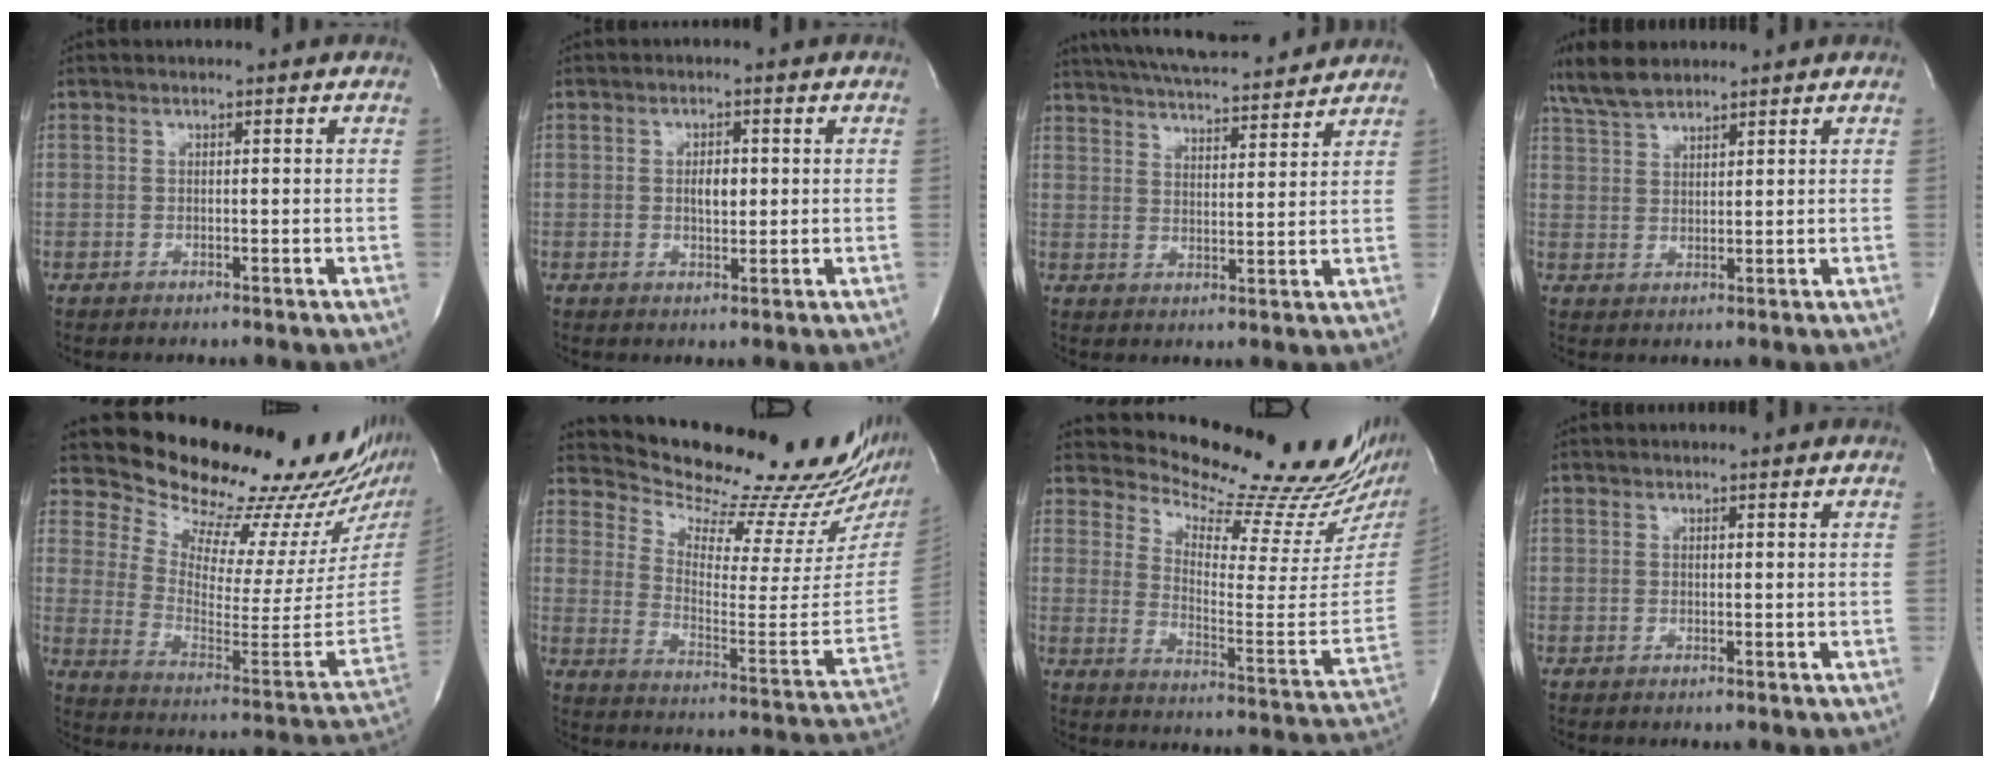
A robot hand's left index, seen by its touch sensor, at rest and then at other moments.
{"total": 2.4, "force": [-0.1, 1.2, 2.1], "torque": [-0.033, -0.002, -0.002]}
{"total": 16.2, "force": [14.7, 2.5, 6.2], "torque": [-0.112, 0.024, 0.214]}
{"total": 5.5, "force": [4.9, 1.3, 2.3], "torque": [-0.060, 0.014, 0.101]}
{"total": 24.1, "force": [21.5, 3.1, 10.6], "torque": [-0.167, -0.100, 0.289]}
{"total": 24.0, "force": [22.4, 2.2, 8.2], "torque": [-0.122, -0.109, 0.288]}
{"total": 21.1, "force": [19.6, 1.2, 7.6], "torque": [-0.117, -0.122, 0.246]}
{"total": 0.0}